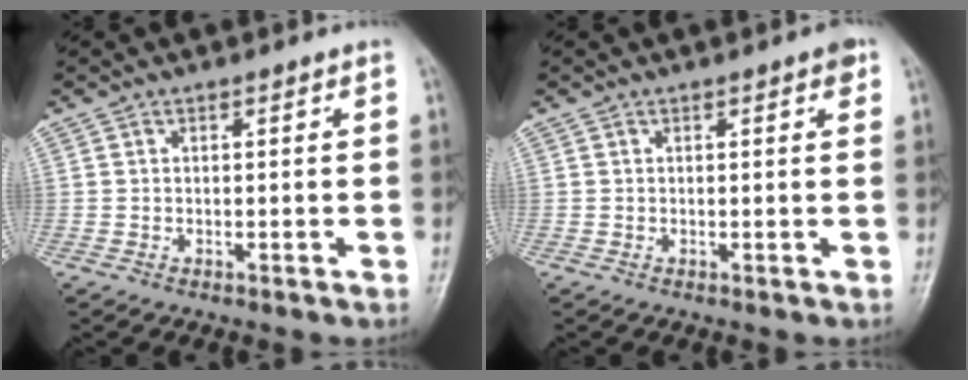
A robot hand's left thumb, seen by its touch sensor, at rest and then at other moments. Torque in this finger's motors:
{"motor_torque": [0.55, -0.34, 0.32, 0.02, 0.00]}